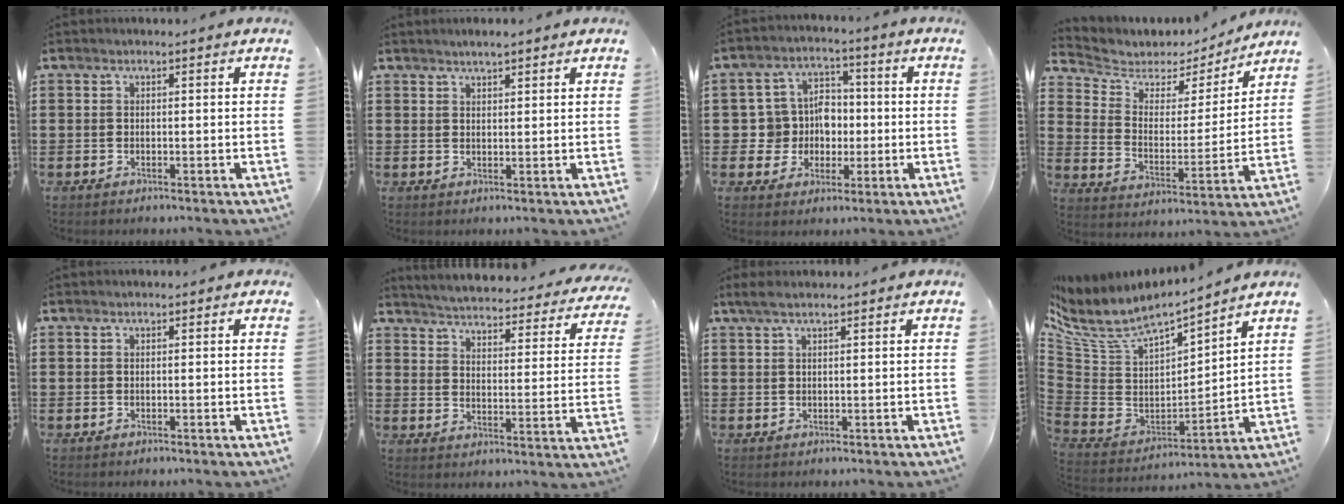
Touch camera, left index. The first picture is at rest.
{"total": 1.8, "force": [1.6, 0.2, 0.6], "torque": [-0.014, 0.004, 0.030]}
{"total": 7.0, "force": [0.0, 6.6, 2.3], "torque": [-0.070, 0.012, 0.000]}
{"total": 4.7, "force": [3.8, 2.7, 0.7], "torque": [-0.046, -0.024, 0.062]}
{"total": 0.0}
{"total": 4.1, "force": [4.0, -0.4, 0.5], "torque": [-0.033, -0.039, 0.063]}
{"total": 2.1, "force": [1.5, 0.3, 1.4], "torque": [-0.030, 0.002, 0.028]}
{"total": 5.9, "force": [4.5, 2.4, 3.0], "torque": [-0.084, -0.043, 0.075]}